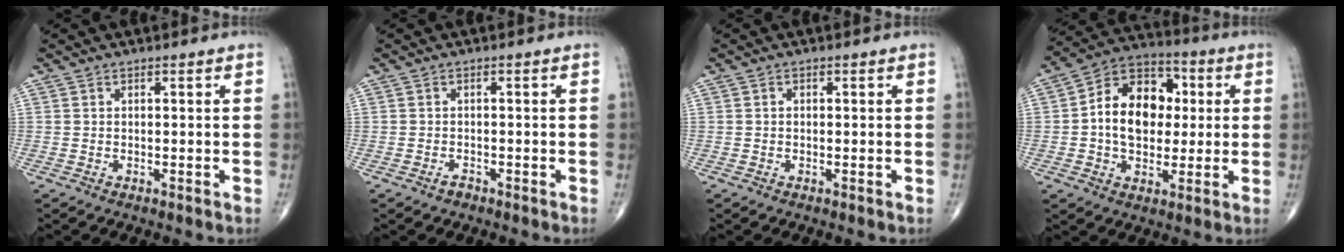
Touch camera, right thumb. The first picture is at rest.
{"total": 0.0}
{"total": 0.5, "force": [0.0, 0.4, 0.3], "torque": [-0.003, 0.002, 0.000]}
{"total": 15.3, "force": [1.1, 11.0, 10.6], "torque": [-0.134, 0.024, 0.010]}